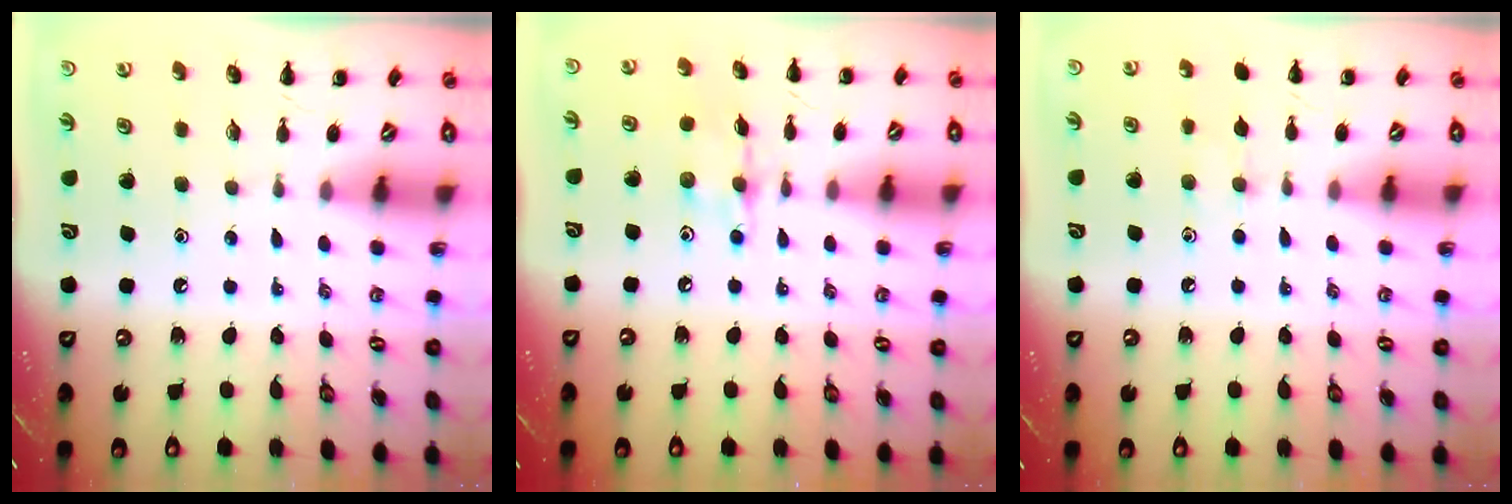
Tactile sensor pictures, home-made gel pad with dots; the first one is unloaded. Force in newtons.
{"total": 7.6, "press": 7.6, "slide": 0.8}
{"total": 5.5, "press": 5.1, "slide": 2.0}